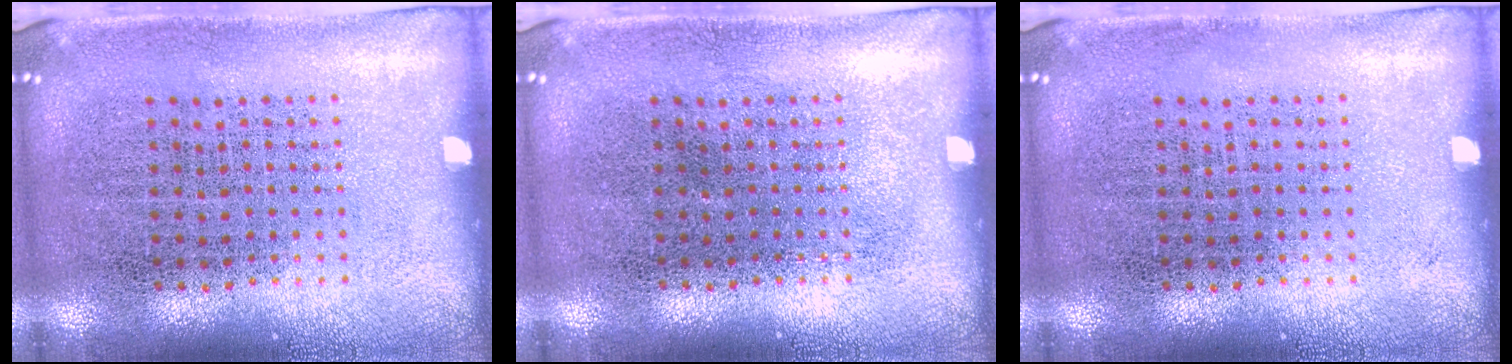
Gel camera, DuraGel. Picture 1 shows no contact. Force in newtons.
{"total": 0.0}
{"total": 0.0}